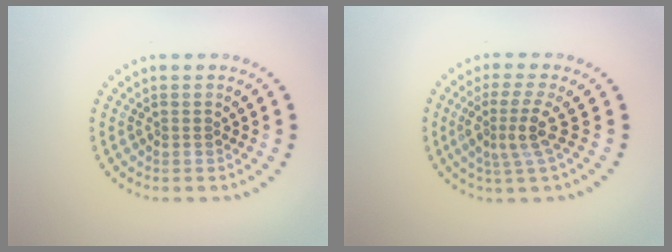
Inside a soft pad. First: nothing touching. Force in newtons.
{"total": 3.1, "press": 2.2, "slide": 2.1}